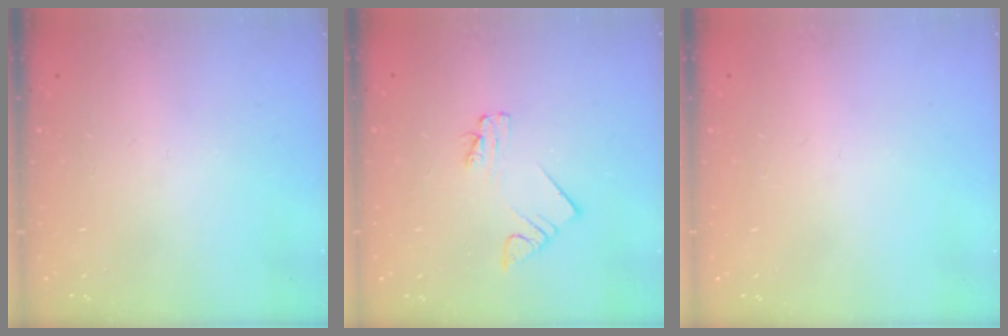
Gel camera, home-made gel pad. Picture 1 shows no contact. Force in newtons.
{"total": 1.9, "press": 1.9, "slide": 0.1}
{"total": 0.7, "press": 0.6, "slide": 0.1}